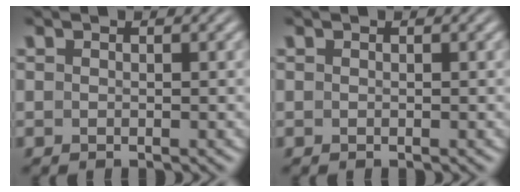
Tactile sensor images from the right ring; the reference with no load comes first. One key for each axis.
{"total": 0.0}